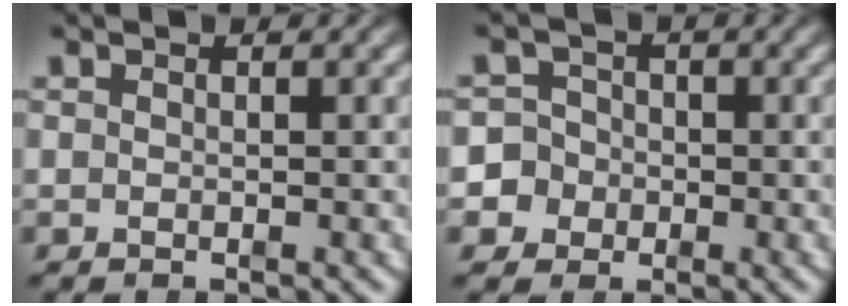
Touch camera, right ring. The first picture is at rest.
{"total": 9.0, "force": [-2.2, 8.4, 2.2], "torque": [-0.074, -0.037, -0.039]}